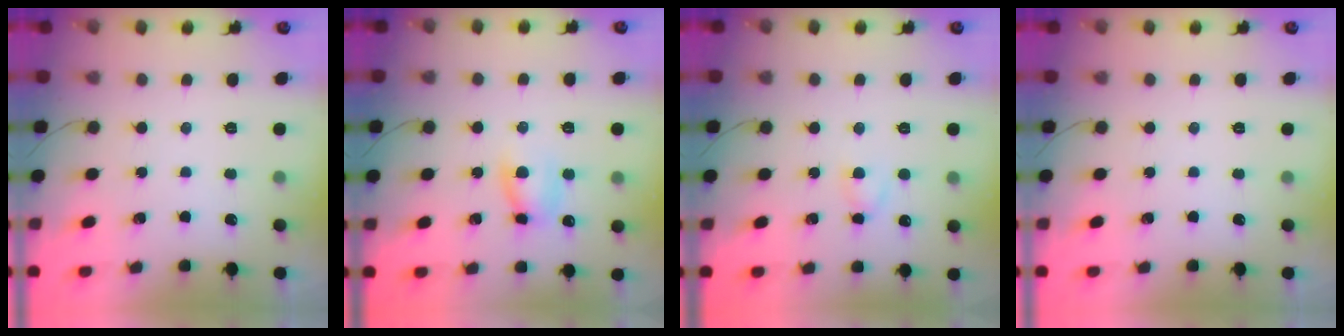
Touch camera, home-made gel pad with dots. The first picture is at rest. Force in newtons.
{"total": 7.6, "press": 7.6, "slide": 0.4}
{"total": 2.9, "press": 2.7, "slide": 1.0}
{"total": 0.0}